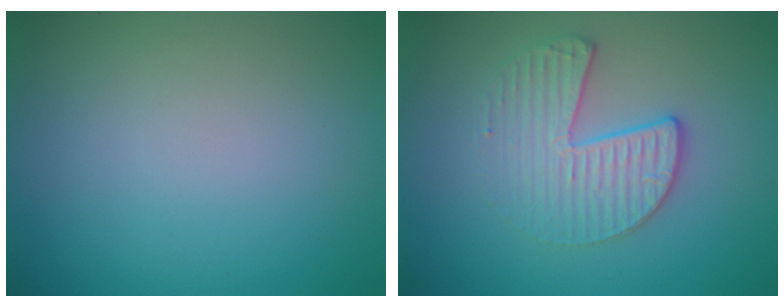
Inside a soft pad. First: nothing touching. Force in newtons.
{"total": 3.4, "press": 2.8, "slide": 1.8}